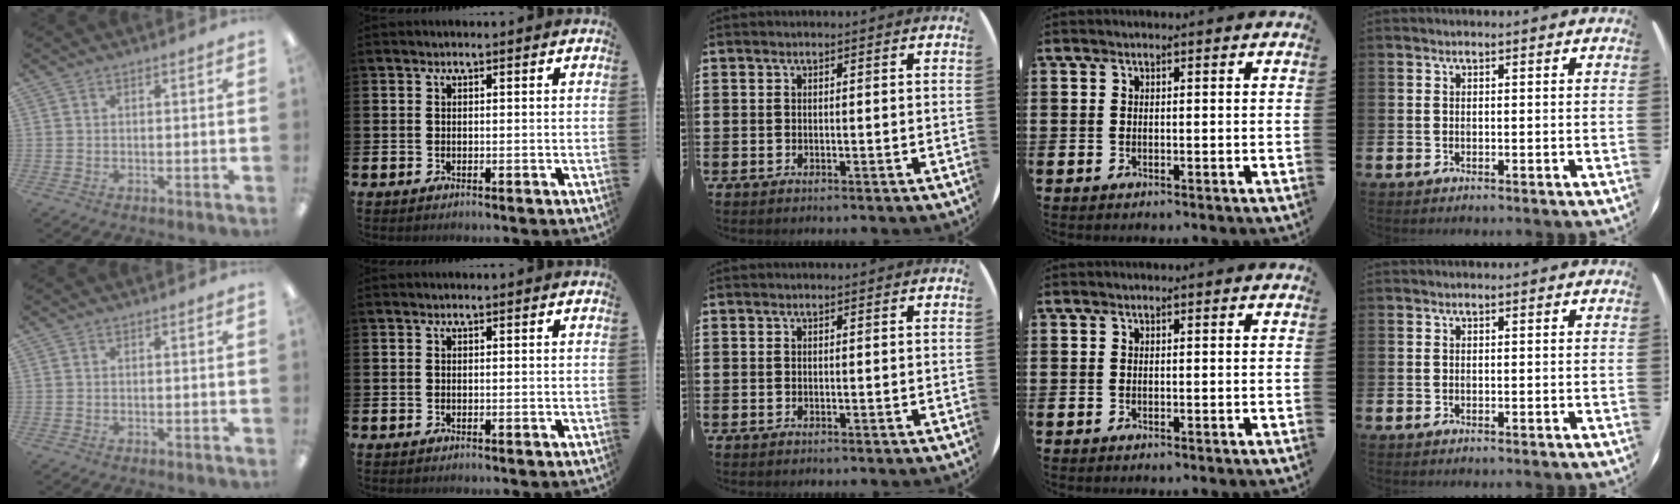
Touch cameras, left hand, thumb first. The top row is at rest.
{}